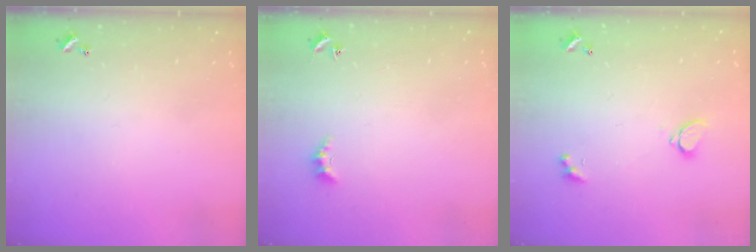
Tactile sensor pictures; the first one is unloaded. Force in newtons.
{"total": 2.4, "press": 2.4, "slide": 0.6}
{"total": 2.2, "press": 2.0, "slide": 0.9}